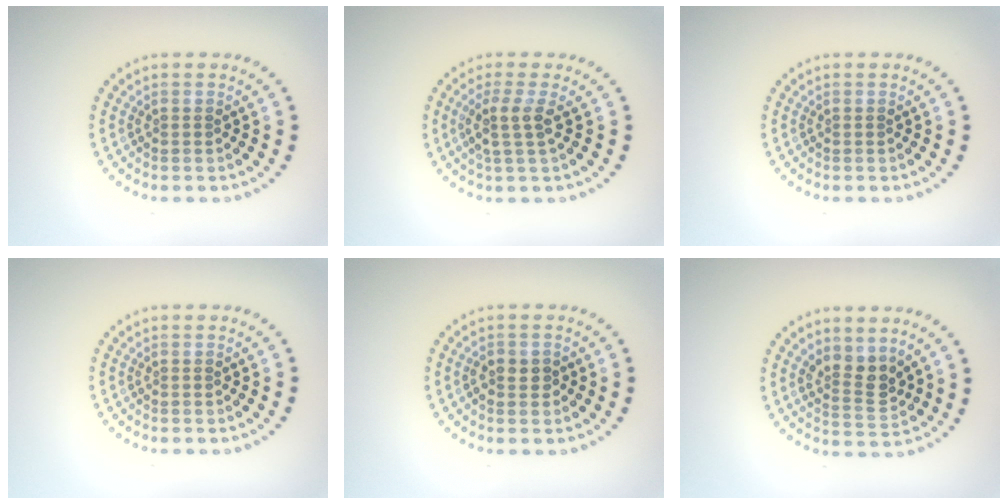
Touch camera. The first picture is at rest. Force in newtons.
{"total": 2.6, "press": 2.0, "slide": 1.6}
{"total": 0.0}
{"total": 0.0}
{"total": 1.8, "press": 1.8, "slide": 0.4}
{"total": 3.0, "press": 2.6, "slide": 1.4}